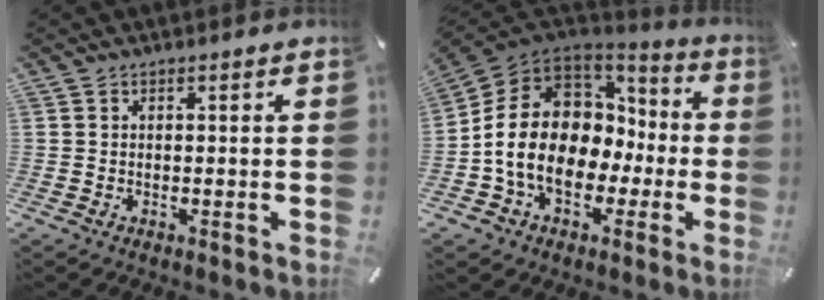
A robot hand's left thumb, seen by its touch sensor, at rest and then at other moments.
{"total": 15.7, "force": [-2.2, 12.6, 9.2], "torque": [-0.194, 0.009, -0.034]}